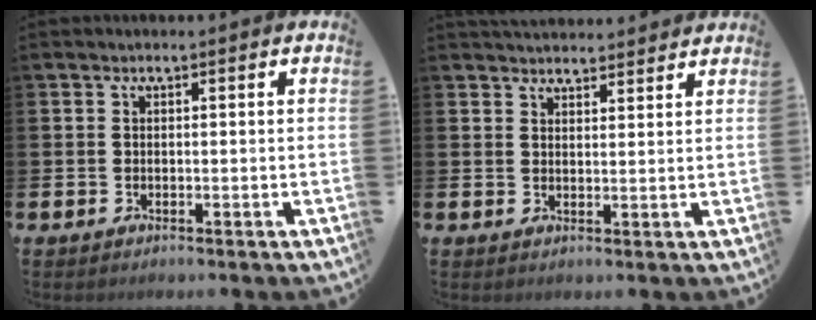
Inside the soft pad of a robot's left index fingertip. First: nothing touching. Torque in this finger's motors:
{"motor_torque": [0.12, -0.59, 0.49, 0.09]}